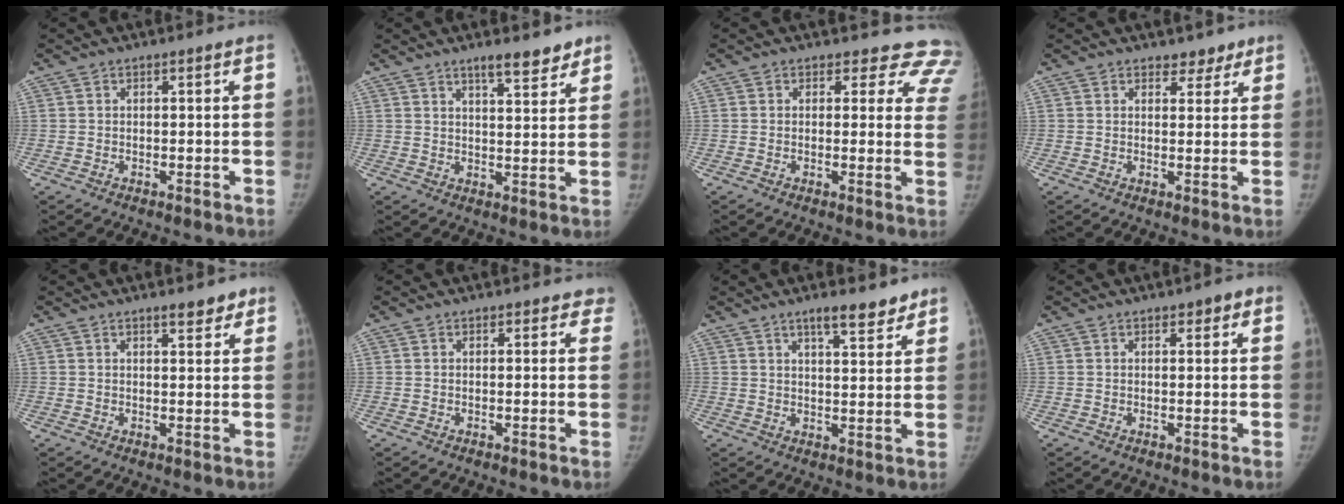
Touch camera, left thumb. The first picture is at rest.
{"total": 6.4, "force": [4.9, 1.7, 3.7], "torque": [-0.031, -0.033, 0.073]}
{"total": 10.8, "force": [9.0, 5.7, 1.8], "torque": [0.041, -0.040, 0.060]}
{"total": 3.0, "force": [2.3, 1.9, 0.6], "torque": [0.023, -0.012, 0.029]}
{"total": 3.4, "force": [2.5, 1.2, 2.0], "torque": [-0.008, -0.014, 0.034]}
{"total": 2.4, "force": [1.9, 1.4, 0.6], "torque": [0.030, -0.003, 0.009]}
{"total": 6.9, "force": [5.2, 1.9, 4.1], "torque": [-0.037, -0.033, 0.078]}
{"total": 2.4, "force": [1.3, 1.1, 1.7], "torque": [-0.006, -0.002, 0.016]}